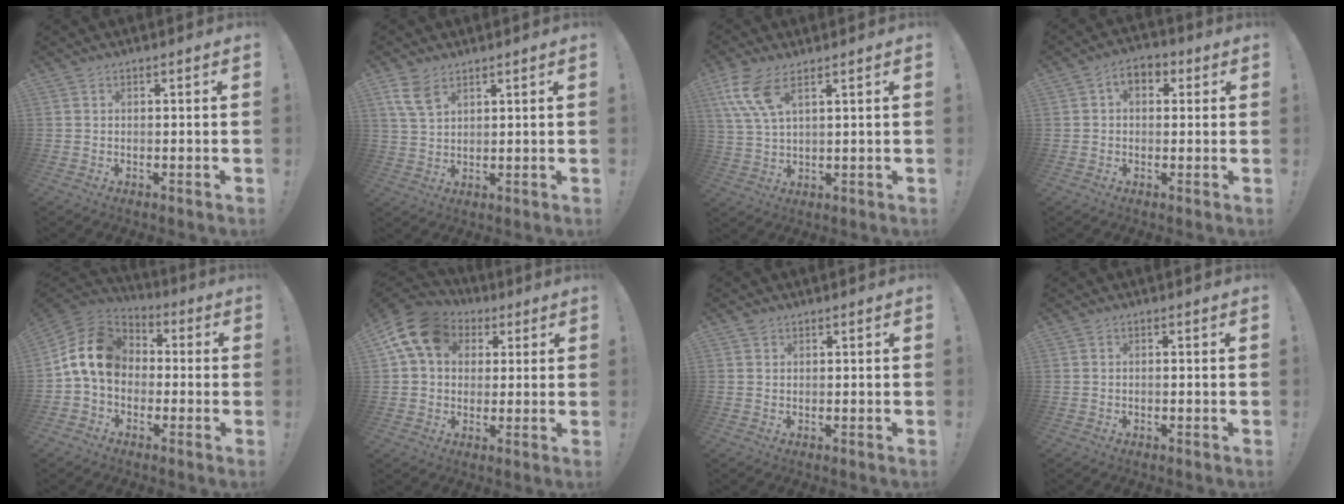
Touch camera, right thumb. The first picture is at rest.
{"total": 6.7, "force": [4.1, 3.5, 4.0], "torque": [-0.070, -0.015, 0.080]}
{"total": 9.5, "force": [5.1, 3.4, 7.2], "torque": [-0.152, -0.014, 0.100]}
{"total": 5.6, "force": [1.4, 3.9, 3.8], "torque": [-0.053, 0.003, 0.024]}
{"total": 15.0, "force": [1.0, 11.1, 10.0], "torque": [-0.177, 0.019, 0.027]}
{"total": 14.2, "force": [4.9, 10.7, 8.0], "torque": [-0.133, -0.010, 0.096]}
{"total": 0.9, "force": [0.7, 0.5, 0.0], "torque": [-0.004, 0.001, 0.015]}
{"total": 0.6, "force": [-0.5, -0.1, 0.4], "torque": [-0.017, 0.003, -0.007]}